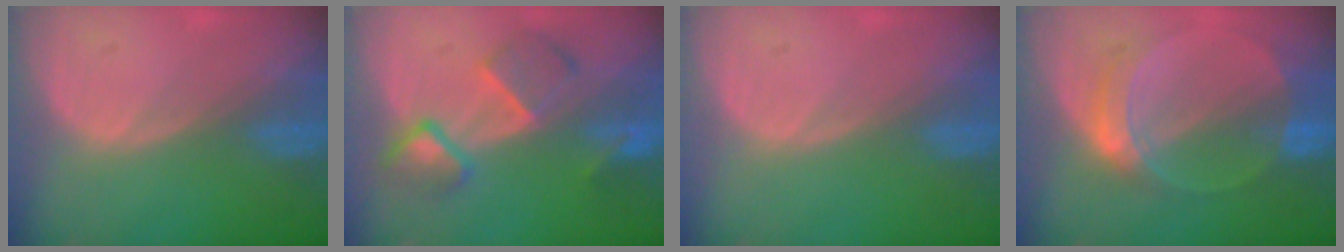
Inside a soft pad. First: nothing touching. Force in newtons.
{"total": 7.3, "press": 6.6, "slide": 2.9}
{"total": 0.0}
{"total": 6.4, "press": 5.7, "slide": 2.9}